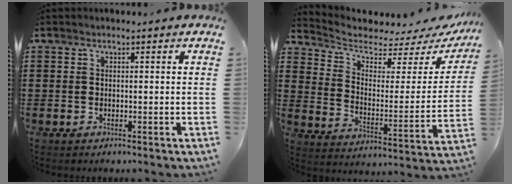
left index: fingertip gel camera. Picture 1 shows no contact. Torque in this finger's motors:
{"motor_torque": [1.10, -1.04, 0.13, -0.01]}